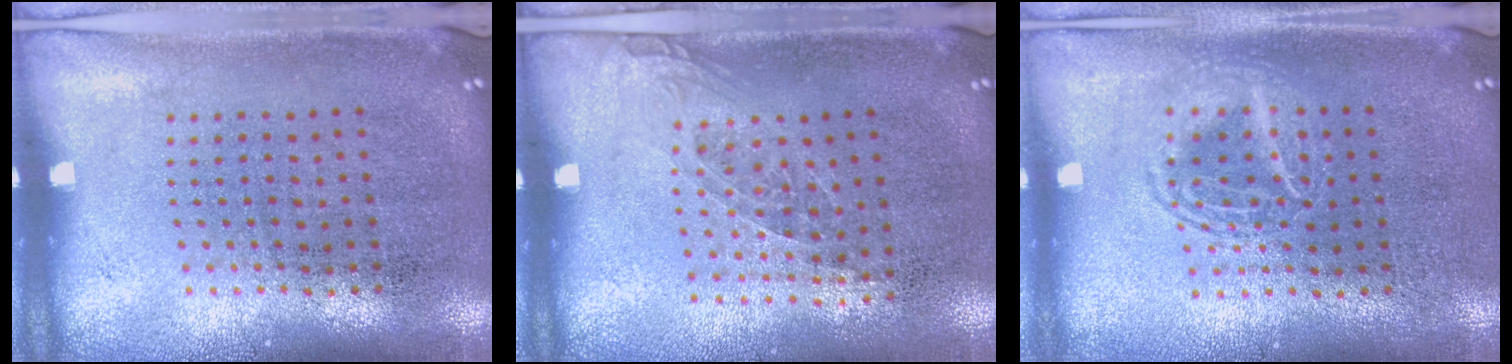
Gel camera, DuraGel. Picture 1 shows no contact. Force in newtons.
{"total": 1.0, "press": 0.7, "slide": 0.7}
{"total": 2.2, "press": 2.2, "slide": 0.3}